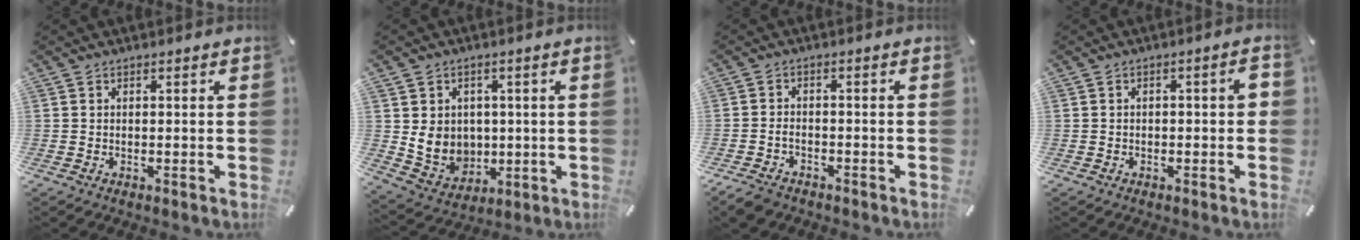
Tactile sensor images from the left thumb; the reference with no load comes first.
{"total": 8.2, "force": [1.6, 7.8, 2.1], "torque": [-0.052, -0.012, 0.037]}
{"total": 3.2, "force": [-2.2, 1.9, 1.4], "torque": [-0.038, 0.007, -0.045]}
{"total": 3.4, "force": [-0.5, 1.5, 3.0], "torque": [-0.050, 0.012, -0.010]}